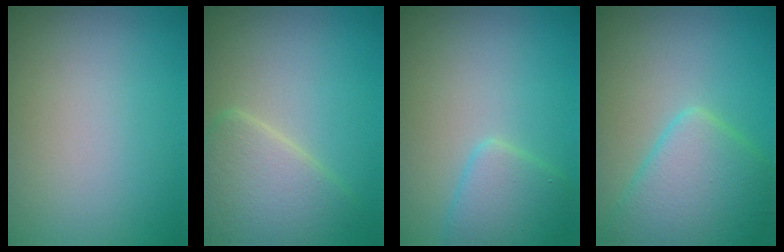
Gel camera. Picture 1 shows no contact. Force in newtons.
{"total": 4.7, "press": 4.7, "slide": 0.2}
{"total": 2.8, "press": 2.8, "slide": 0.1}
{"total": 5.8, "press": 5.8, "slide": 0.2}